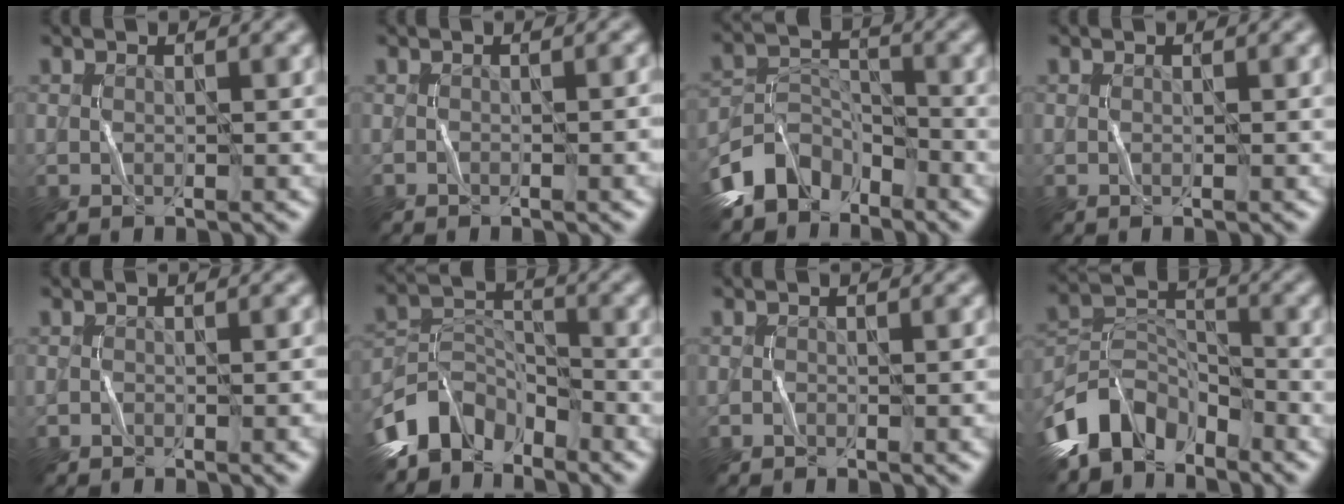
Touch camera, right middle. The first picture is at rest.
{"total": 2.3, "force": [-1.0, 0.9, 1.9], "torque": [-0.009, 0.014, -0.010]}
{"total": 4.9, "force": [-4.1, 2.7, 0.9], "torque": [-0.016, 0.004, -0.087]}
{"total": 0.0}
{"total": 2.2, "force": [-1.7, 0.6, 1.3], "torque": [-0.013, 0.017, -0.021]}
{"total": 5.4, "force": [-4.5, 2.8, 1.2], "torque": [-0.019, 0.005, -0.093]}
{"total": 1.6, "force": [-1.4, 0.3, 0.9], "torque": [-0.006, 0.017, -0.018]}
{"total": 6.3, "force": [-4.9, 3.3, 1.9], "torque": [-0.027, 0.005, -0.102]}